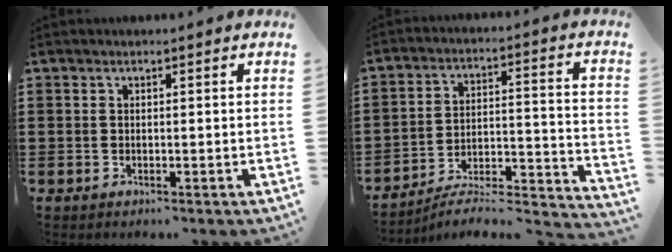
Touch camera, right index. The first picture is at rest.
{"total": 4.3, "force": [-3.8, 0.8, 1.9], "torque": [-0.036, -0.016, -0.080]}